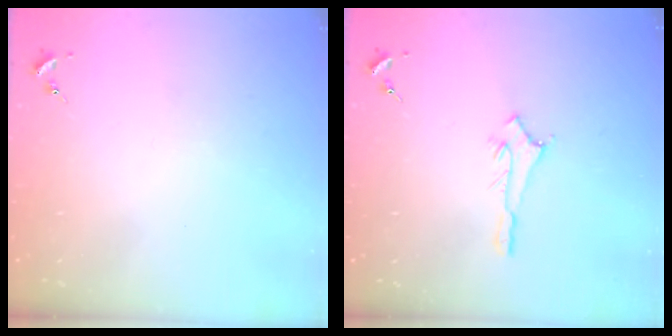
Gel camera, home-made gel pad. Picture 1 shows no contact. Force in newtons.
{"total": 2.9, "press": 2.8, "slide": 0.4}